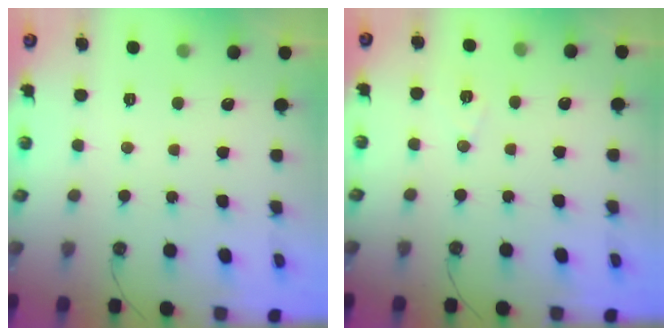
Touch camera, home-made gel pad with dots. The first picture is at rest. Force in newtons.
{"total": 6.6, "press": 5.2, "slide": 4.1}